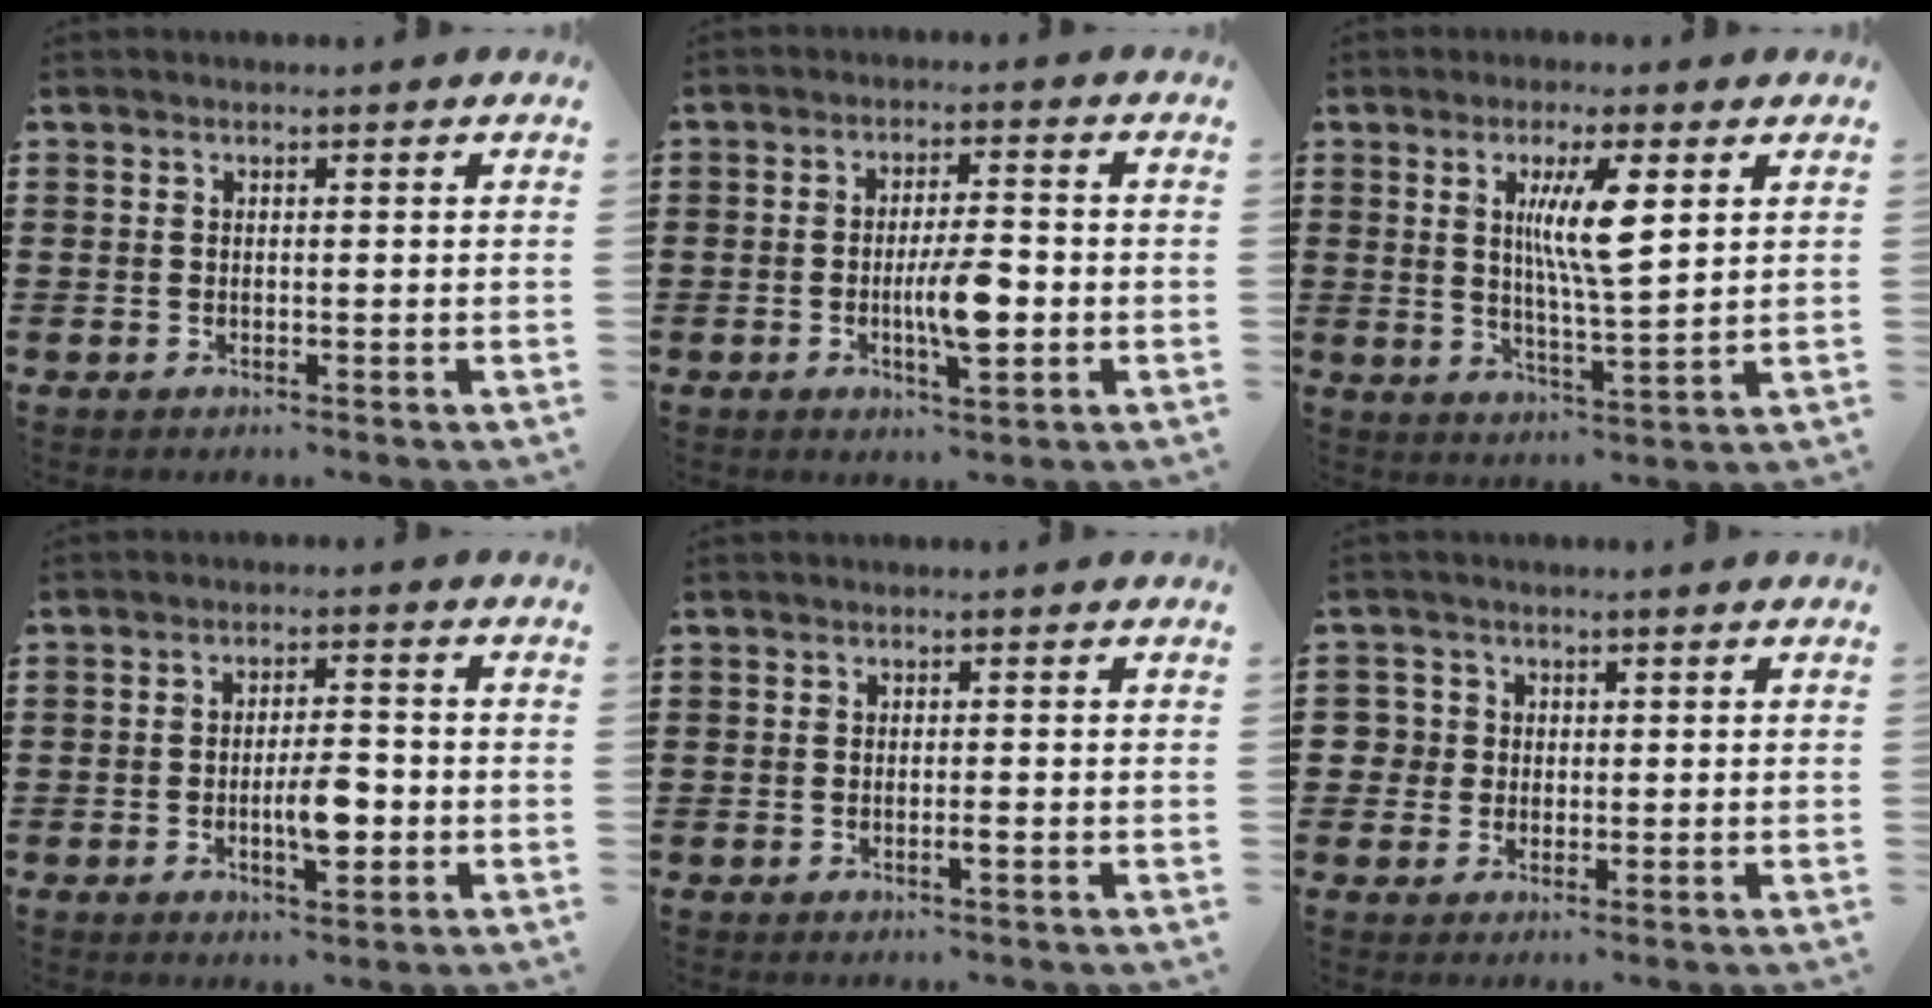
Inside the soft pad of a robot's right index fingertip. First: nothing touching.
{"total": 7.2, "force": [-1.6, 1.9, 6.7], "torque": [-0.126, -0.005, -0.028]}
{"total": 8.0, "force": [2.5, 1.3, 7.5], "torque": [-0.140, 0.000, 0.037]}
{"total": 5.6, "force": [-1.5, 2.1, 4.9], "torque": [-0.082, 0.000, -0.029]}
{"total": 1.3, "force": [-0.6, -0.1, 1.1], "torque": [-0.027, -0.007, -0.013]}
{"total": 2.9, "force": [0.3, 2.9, 0.4], "torque": [-0.023, 0.010, 0.003]}